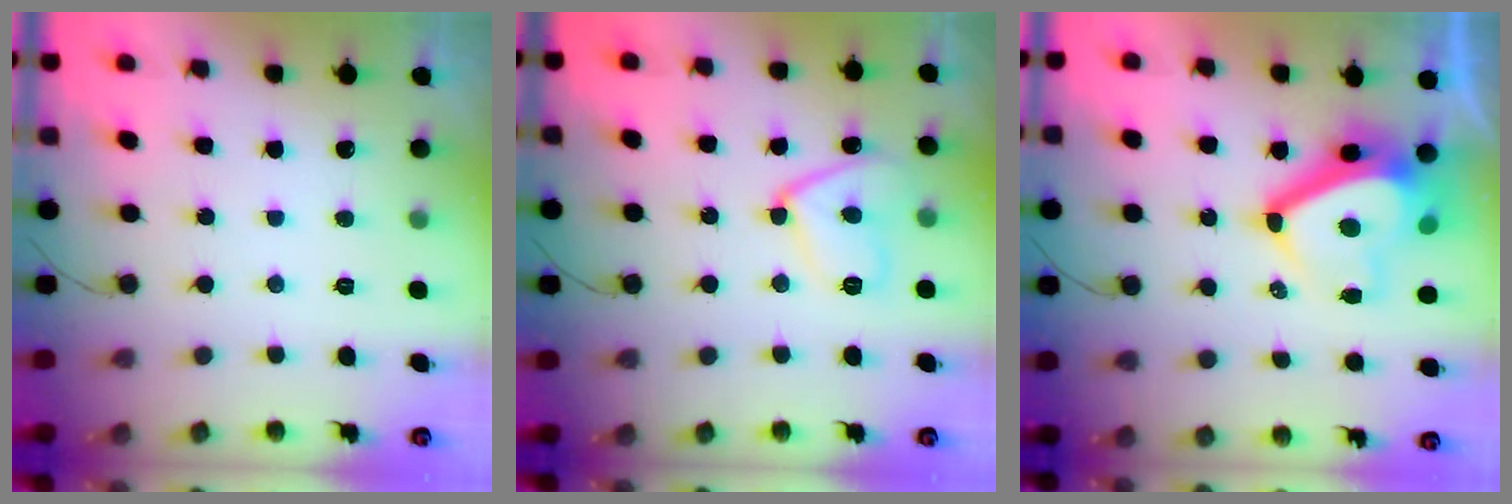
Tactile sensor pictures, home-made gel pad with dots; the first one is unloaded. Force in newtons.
{"total": 9.9, "press": 9.9, "slide": 0.8}
{"total": 11.7, "press": 11.3, "slide": 3.0}